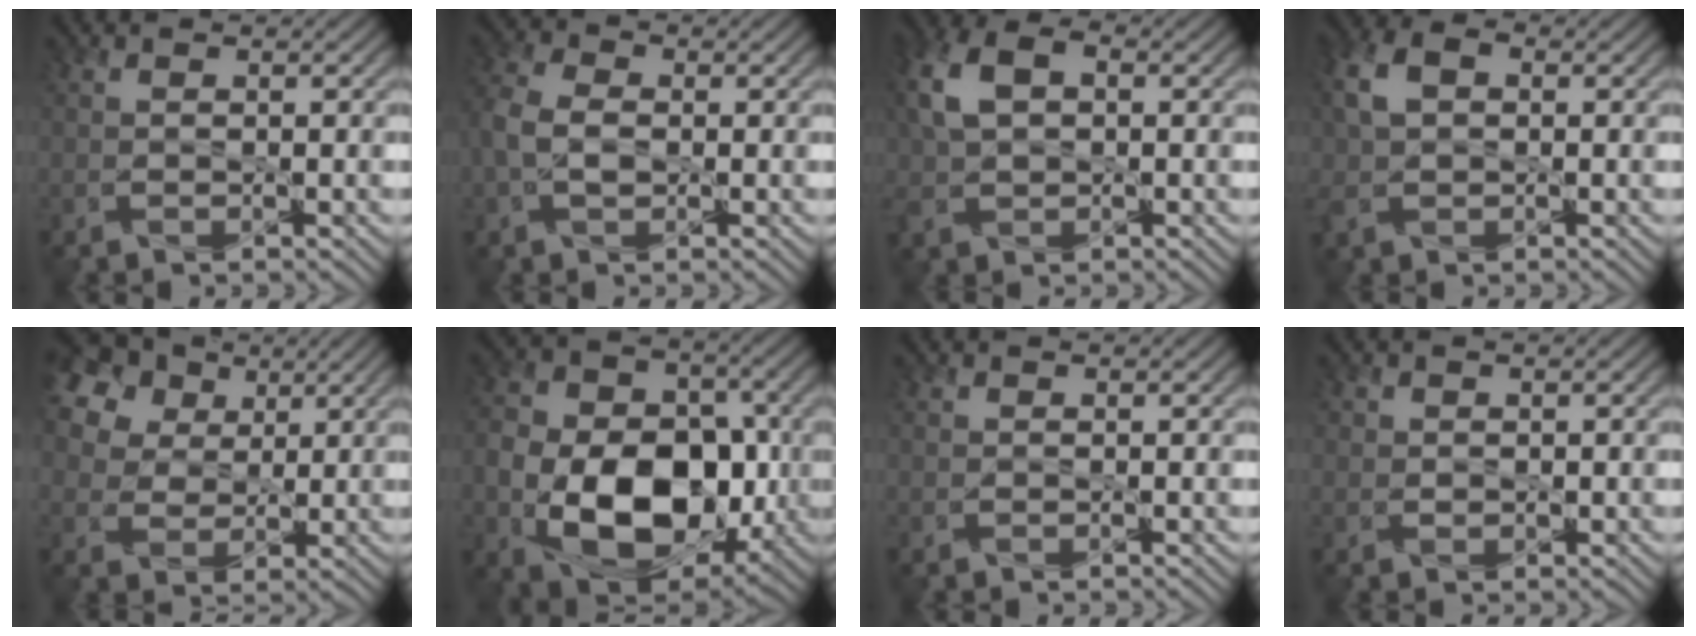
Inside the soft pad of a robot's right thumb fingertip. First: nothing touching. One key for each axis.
{"total": 5.5, "fx": -0.5, "fy": 3.8, "fz": 3.9, "tx": -0.102, "ty": -0.001, "tz": -0.018}
{"total": 7.9, "fx": 1.5, "fy": 5.3, "fz": 5.7, "tx": -0.146, "ty": 0.008, "tz": 0.020}
{"total": 6.5, "fx": 0.9, "fy": 4.6, "fz": 4.5, "tx": -0.116, "ty": 0.005, "tz": 0.009}
{"total": 18.9, "fx": 9.9, "fy": 13.7, "fz": 8.5, "tx": -0.269, "ty": 0.050, "tz": 0.192}
{"total": 15.8, "fx": -4.0, "fy": 10.9, "fz": 10.8, "tx": -0.202, "ty": -0.035, "tz": -0.070}
{"total": 0.0}
{"total": 1.1, "fx": 0.3, "fy": 1.1, "fz": 0.4, "tx": -0.009, "ty": -0.004, "tz": 0.003}